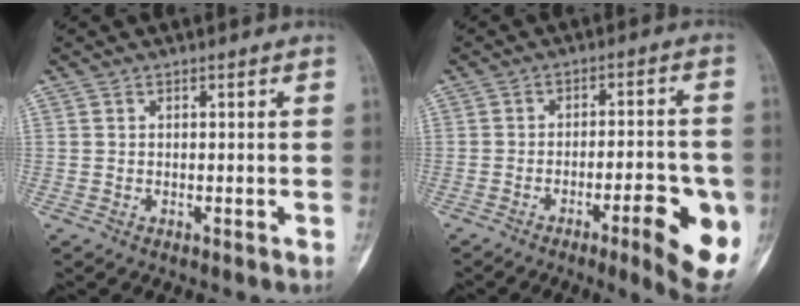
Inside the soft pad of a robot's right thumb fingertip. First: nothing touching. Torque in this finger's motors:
{"motor_torque": [0.26, 0.63, -0.20, 0.03, 0.02]}